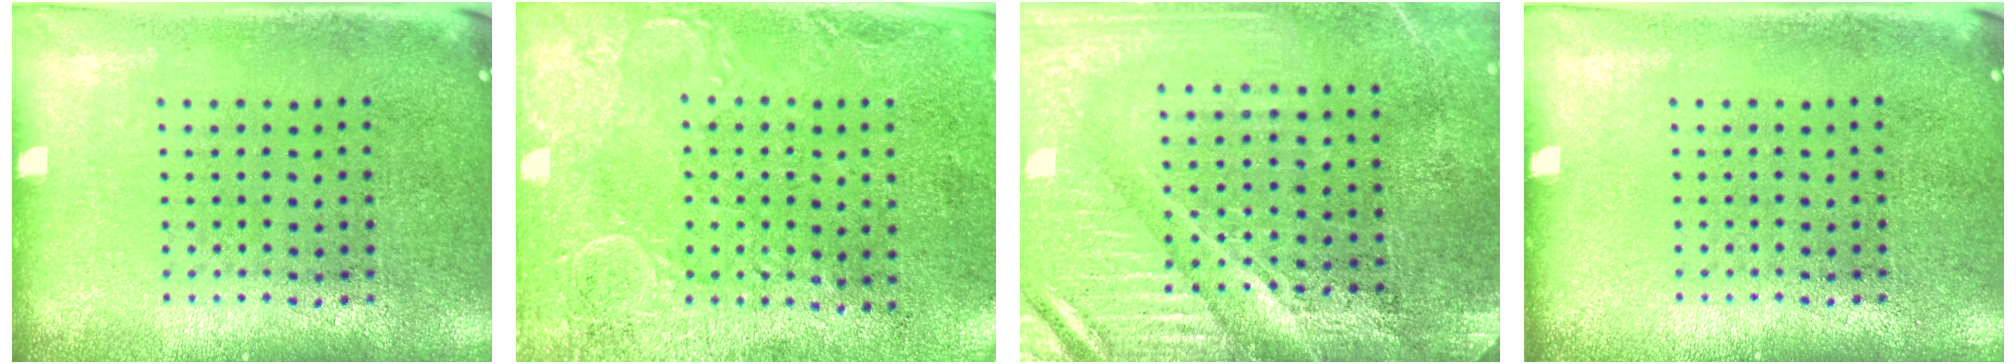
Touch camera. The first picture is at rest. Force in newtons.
{"total": 2.9, "press": 2.3, "slide": 1.8}
{"total": 3.8, "press": 3.6, "slide": 1.3}
{"total": 0.0}